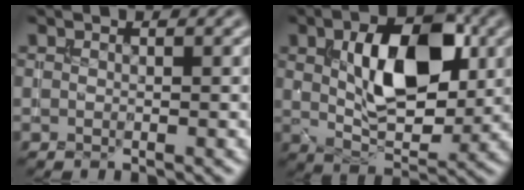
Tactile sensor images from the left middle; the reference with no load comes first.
{"total": 9.0, "force": [1.9, 4.8, 7.3], "torque": [-0.123, 0.003, 0.034]}